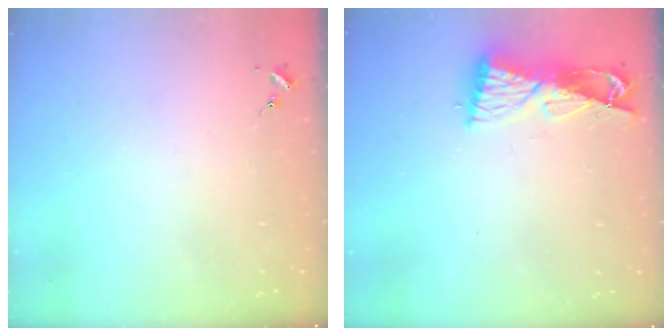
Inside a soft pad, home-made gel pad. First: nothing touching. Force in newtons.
{"total": 9.3, "press": 9.2, "slide": 1.0}